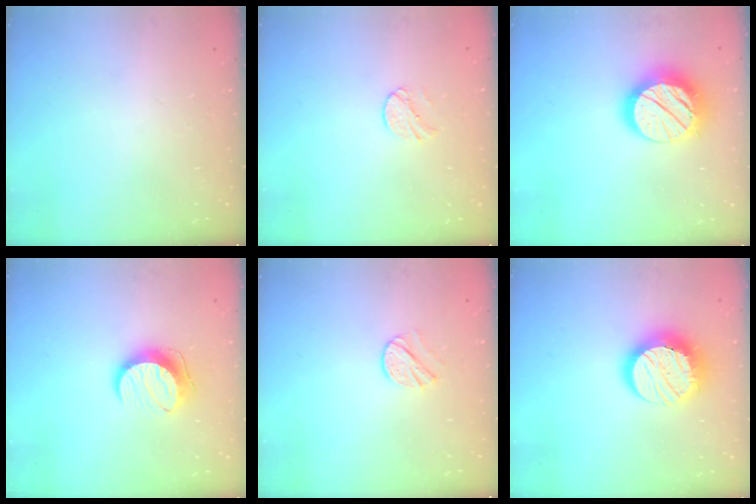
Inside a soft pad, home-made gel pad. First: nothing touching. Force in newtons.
{"total": 5.8, "press": 5.8, "slide": 0.6}
{"total": 16.8, "press": 16.8, "slide": 1.3}
{"total": 10.1, "press": 10.1, "slide": 0.5}
{"total": 7.4, "press": 7.4, "slide": 0.6}
{"total": 15.2, "press": 15.1, "slide": 0.8}